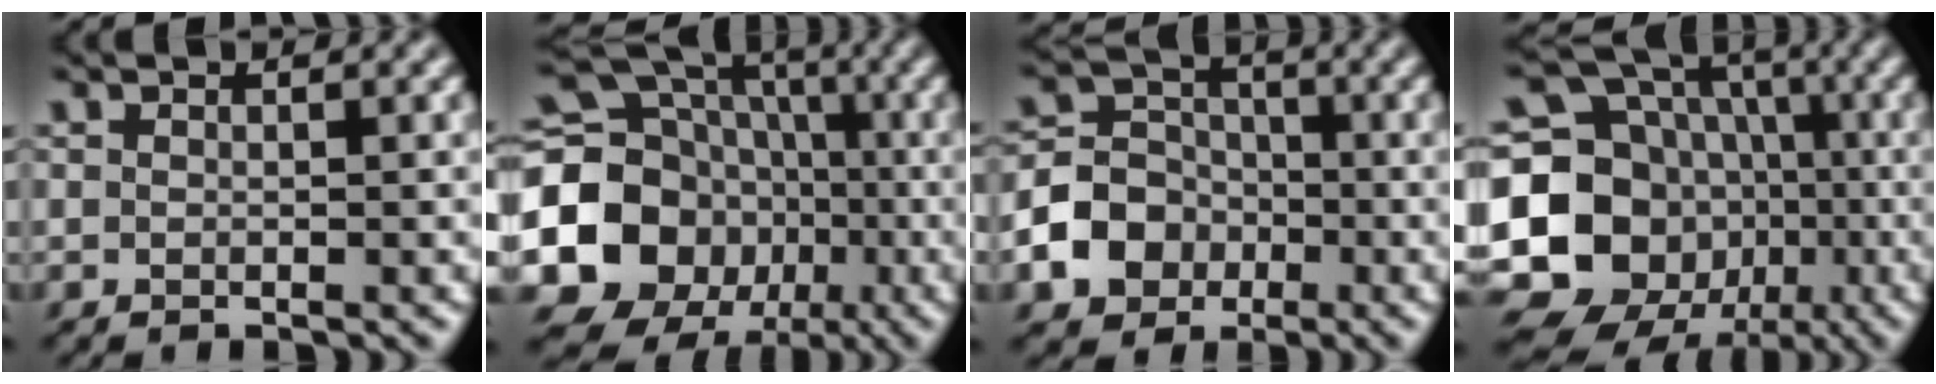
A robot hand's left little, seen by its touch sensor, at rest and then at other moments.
{"total": 18.8, "force": [-3.2, 16.7, 7.8], "torque": [-0.179, 0.003, -0.093]}
{"total": 6.0, "force": [-2.4, 5.0, 2.3], "torque": [-0.033, 0.004, -0.068]}
{"total": 18.7, "force": [-4.5, 16.4, 7.7], "torque": [-0.185, 0.018, -0.106]}